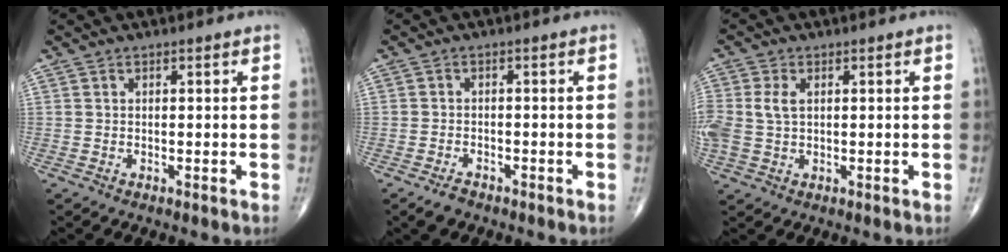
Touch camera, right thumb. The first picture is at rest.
{"total": 2.5, "force": [-1.9, 1.3, 1.0], "torque": [-0.017, 0.007, -0.029]}
{"total": 5.4, "force": [0.8, 3.4, 4.0], "torque": [-0.107, 0.010, 0.020]}